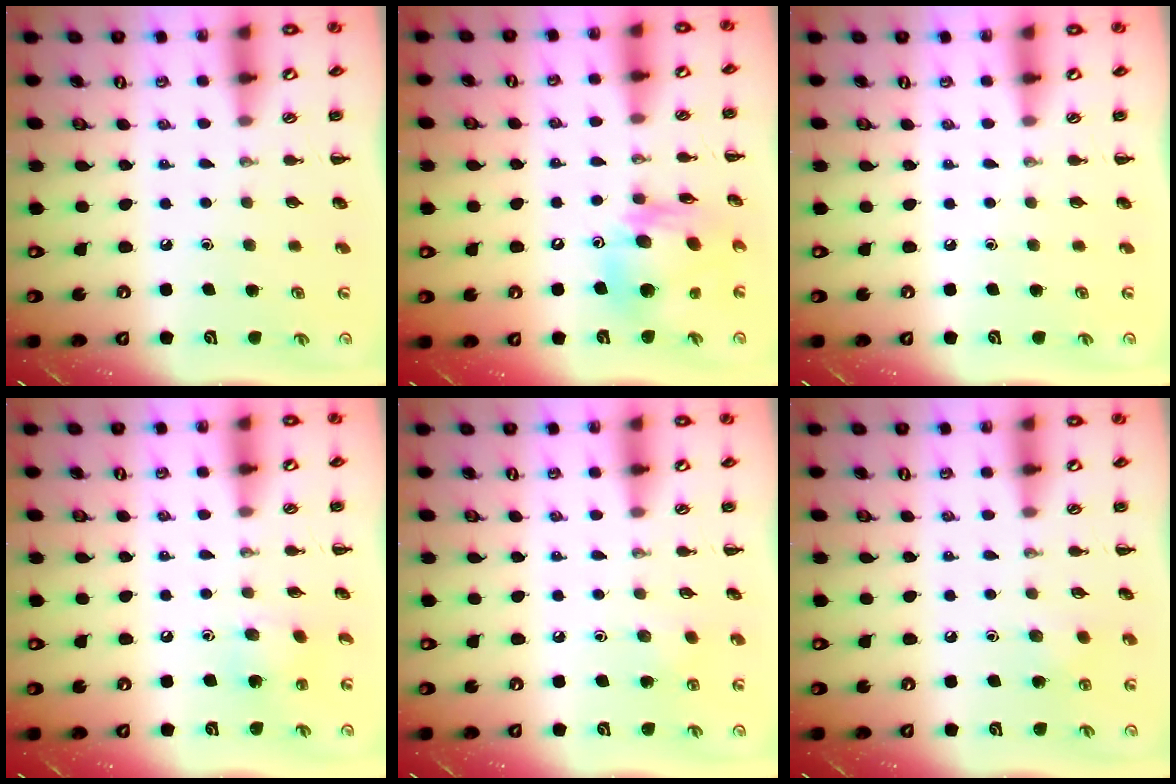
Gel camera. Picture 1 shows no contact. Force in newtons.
{"total": 13.8, "press": 13.1, "slide": 4.3}
{"total": 0.0}
{"total": 5.5, "press": 5.4, "slide": 1.4}
{"total": 2.5, "press": 2.3, "slide": 0.7}
{"total": 4.1, "press": 3.9, "slide": 1.1}